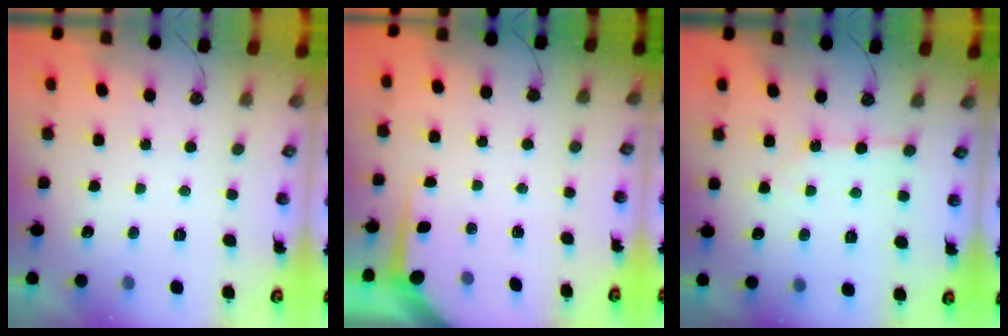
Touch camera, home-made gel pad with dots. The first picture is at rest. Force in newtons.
{"total": 4.3, "press": 4.2, "slide": 0.3}
{"total": 2.1, "press": 2.1, "slide": 0.4}